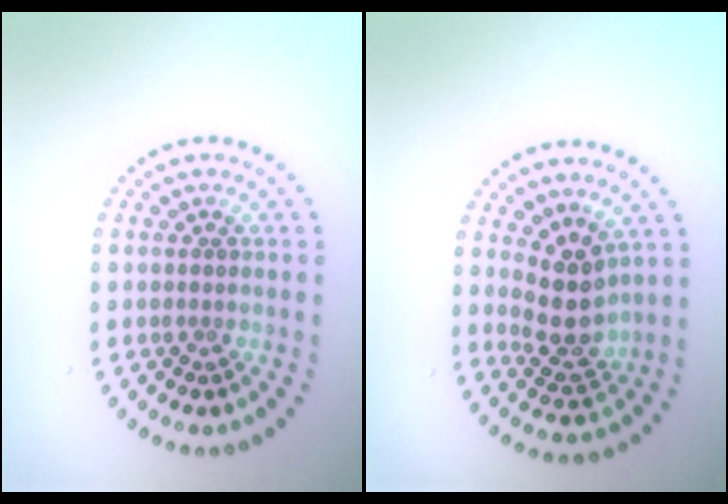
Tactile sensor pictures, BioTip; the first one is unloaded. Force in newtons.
{"total": 3.6, "press": 3.3, "slide": 1.5}